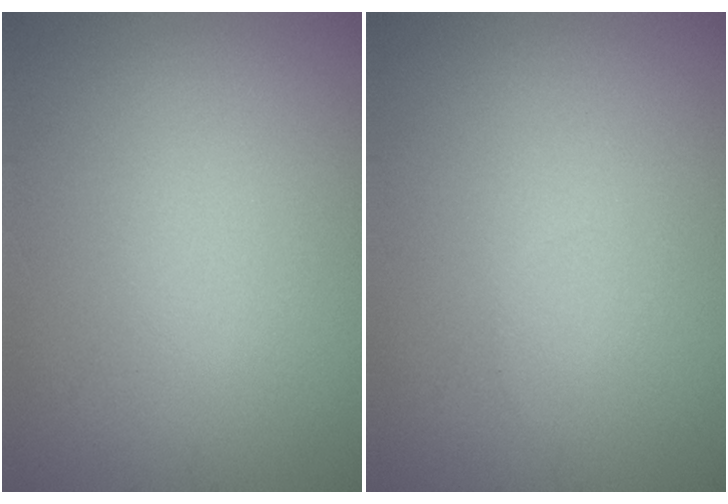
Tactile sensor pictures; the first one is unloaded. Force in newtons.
{"total": 0.0}